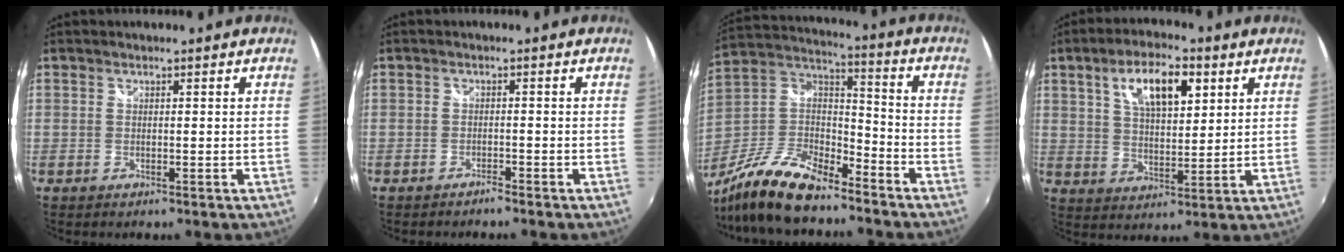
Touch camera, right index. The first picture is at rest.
{"total": 1.4, "force": [-1.4, 0.1, 0.2], "torque": [-0.010, -0.004, -0.027]}
{"total": 18.3, "force": [-13.8, 6.1, 10.3], "torque": [-0.230, -0.012, -0.260]}
{"total": 11.3, "force": [5.1, 4.6, 8.9], "torque": [-0.155, 0.019, 0.090]}